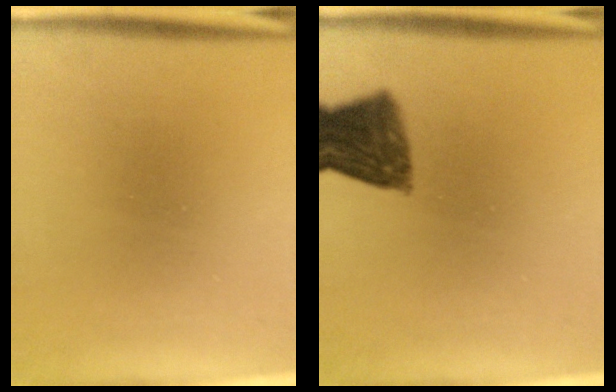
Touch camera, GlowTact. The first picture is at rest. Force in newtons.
{"total": 9.9}